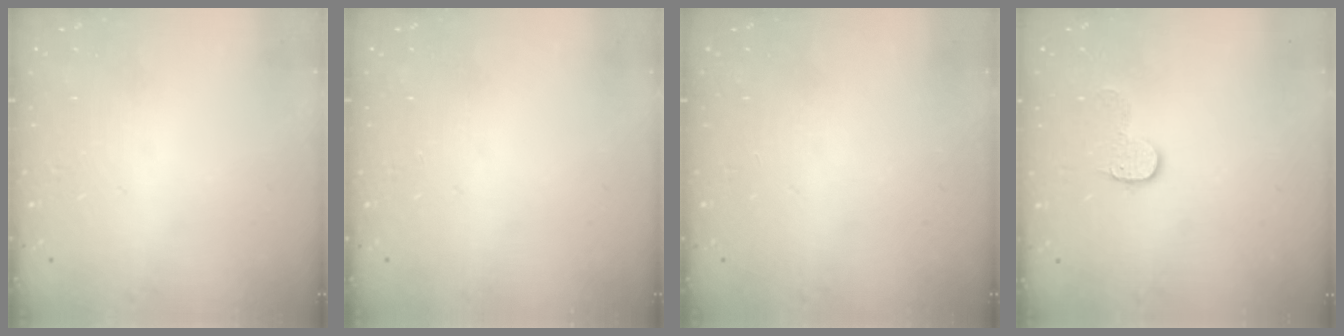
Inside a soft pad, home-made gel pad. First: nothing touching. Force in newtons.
{"total": 0.0}
{"total": 0.0}
{"total": 6.9, "press": 6.9, "slide": 0.1}